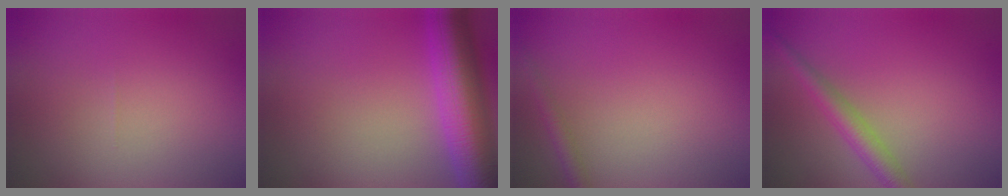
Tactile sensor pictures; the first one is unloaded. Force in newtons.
{"total": 8.7, "press": 8.7, "slide": 0.3}
{"total": 1.3, "press": 1.2, "slide": 0.1}
{"total": 2.7, "press": 2.7, "slide": 0.1}